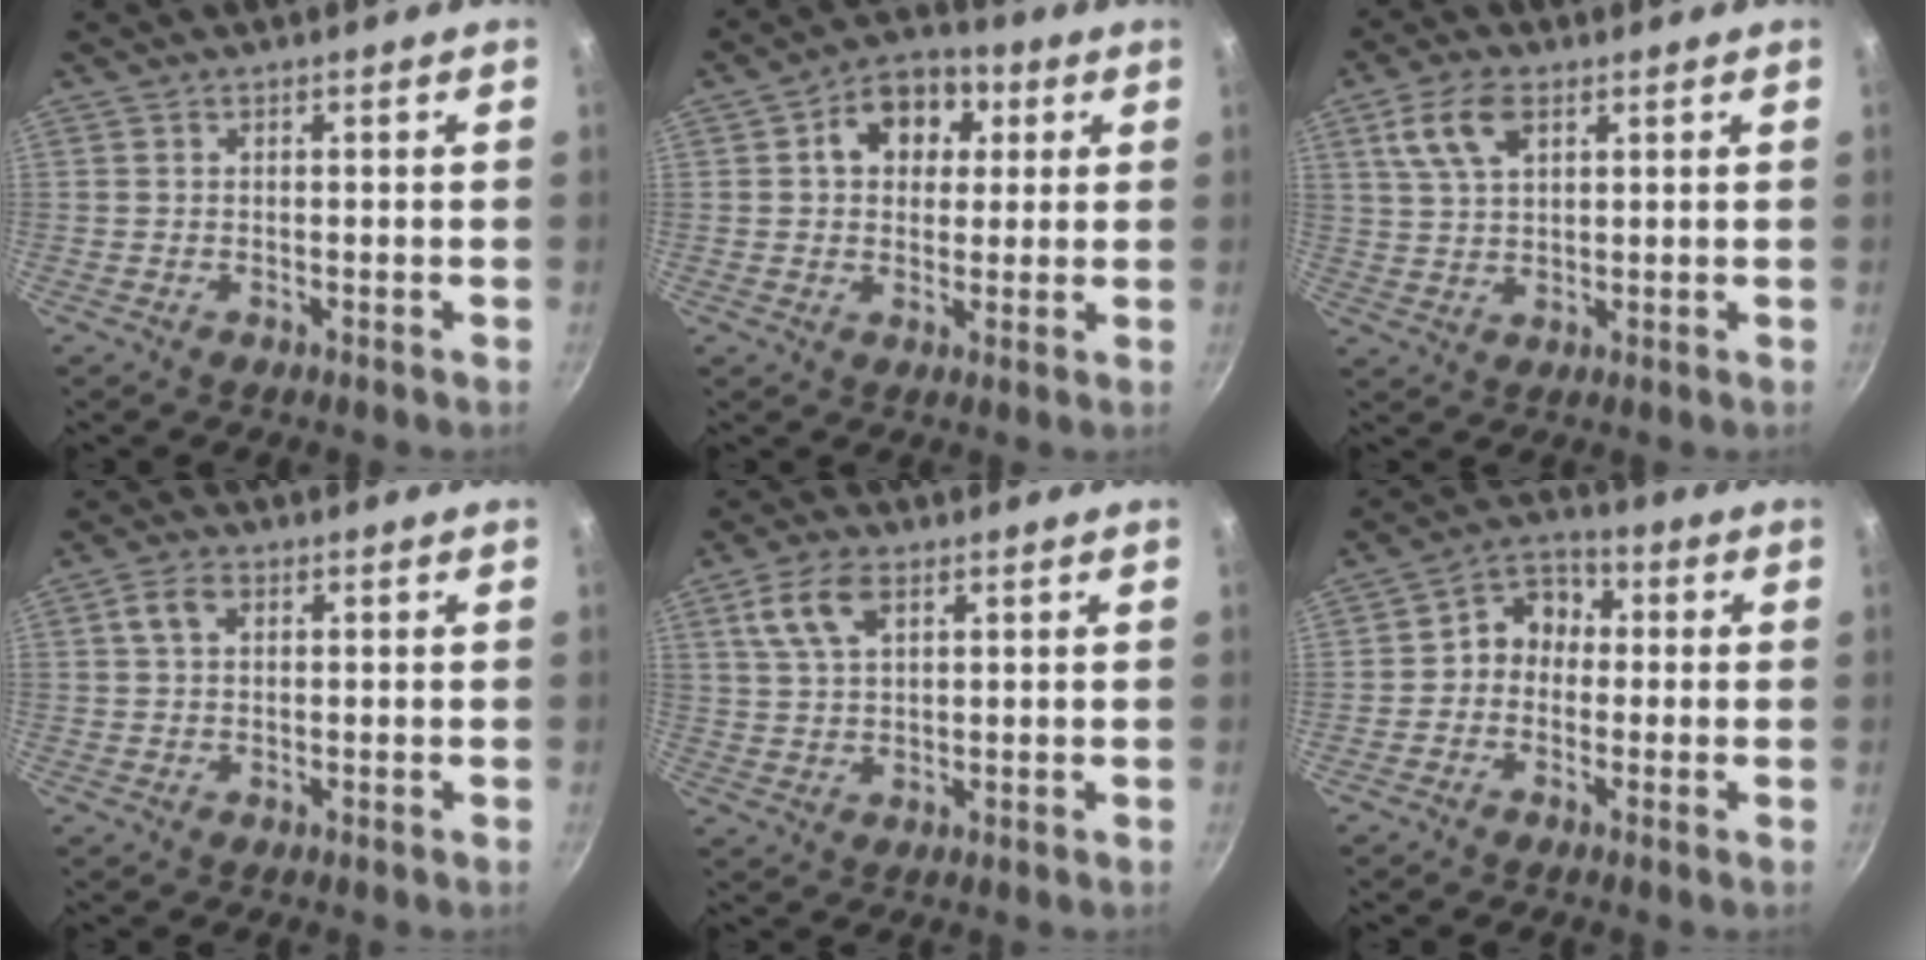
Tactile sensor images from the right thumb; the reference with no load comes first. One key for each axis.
{"total": 10.8, "fx": 3.1, "fy": 8.2, "fz": 6.3, "tx": -0.056, "ty": 0.008, "tz": 0.033}
{"total": 8.4, "fx": 3.7, "fy": 4.6, "fz": 5.9, "tx": -0.105, "ty": 0.001, "tz": 0.070}
{"total": 3.6, "fx": 1.1, "fy": 2.4, "fz": 2.4, "tx": -0.041, "ty": 0.008, "tz": 0.017}
{"total": 7.6, "fx": 3.3, "fy": 4.1, "fz": 5.4, "tx": -0.100, "ty": 0.003, "tz": 0.063}
{"total": 6.9, "fx": -0.2, "fy": 5.9, "fz": 3.7, "tx": -0.021, "ty": 0.023, "tz": -0.025}